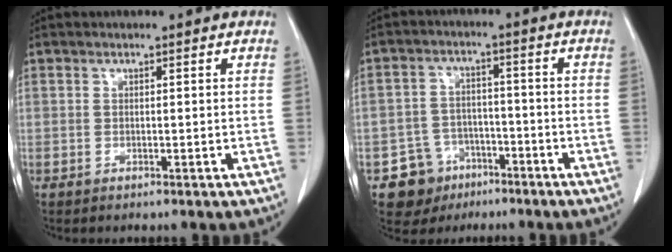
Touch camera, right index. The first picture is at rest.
{"total": 6.7, "force": [-3.6, 5.6, 0.7], "torque": [-0.002, 0.012, -0.050]}